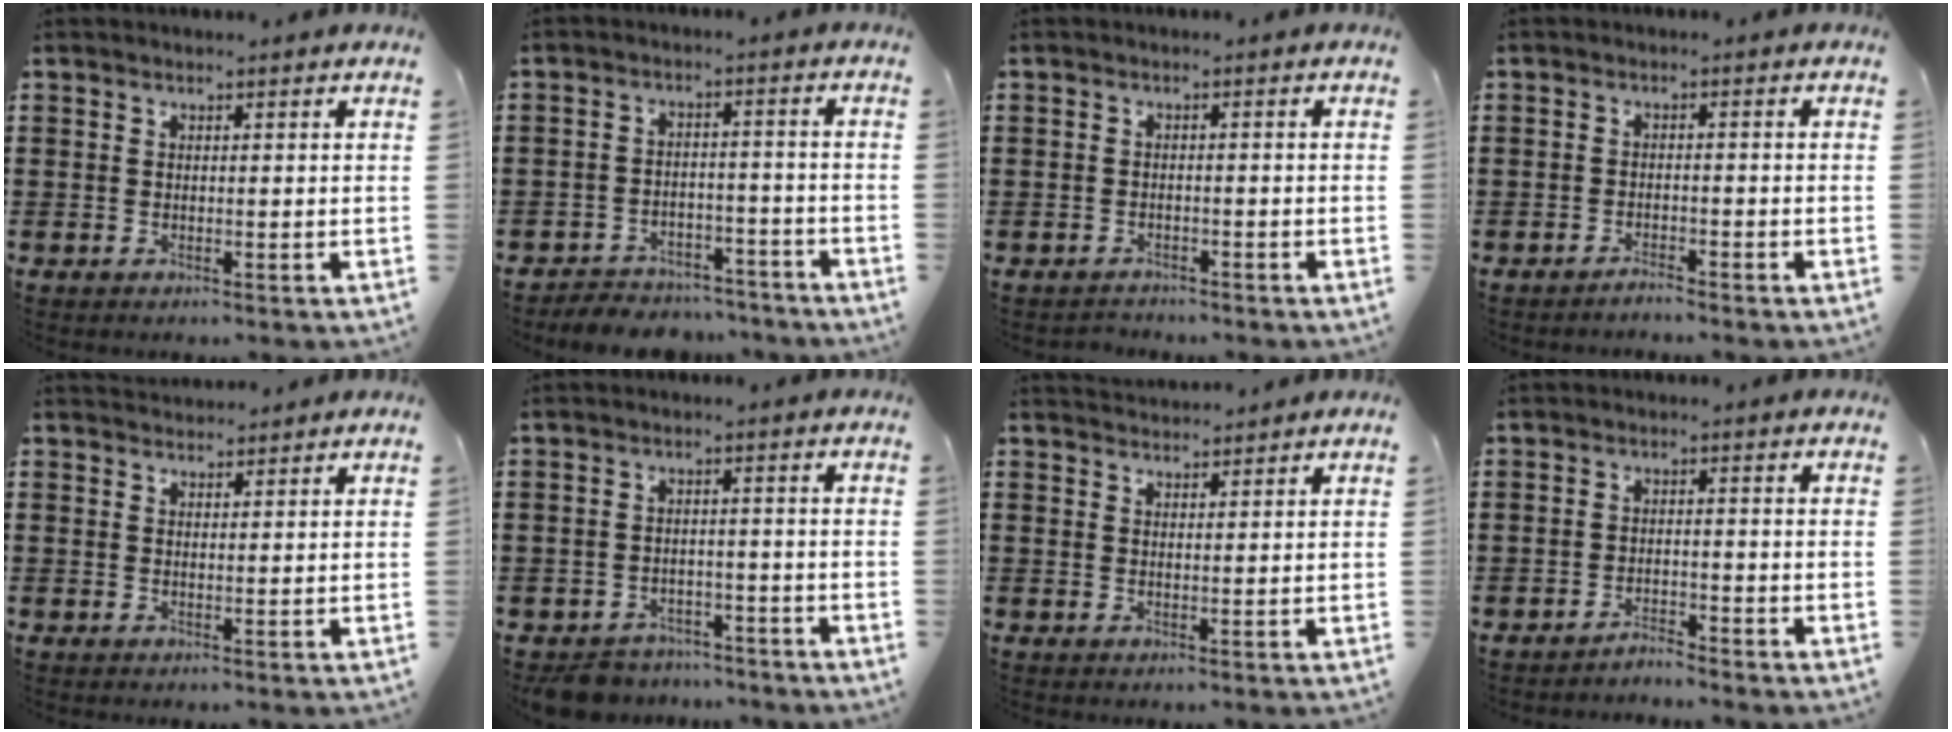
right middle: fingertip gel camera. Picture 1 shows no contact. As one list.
[{"total": 4.7, "force": [-4.6, 0.8, 0.0], "torque": [-0.002, 0.009, -0.096]}, {"total": 1.4, "force": [-1.4, 0.3, -0.2], "torque": [-0.002, 0.000, -0.031]}, {"total": 1.5, "force": [-1.4, -0.2, 0.3], "torque": [-0.009, -0.001, -0.027]}, {"total": 1.8, "force": [1.7, 0.4, -0.2], "torque": [0.000, 0.005, 0.034]}, {"total": 4.3, "force": [-4.2, 1.0, 0.2], "torque": [-0.014, 0.005, -0.087]}, {"total": 1.9, "force": [1.8, 0.2, -0.2], "torque": [-0.001, 0.005, 0.036]}, {"total": 2.3, "force": [-2.3, -0.2, 0.1], "torque": [-0.009, 0.000, -0.047]}]